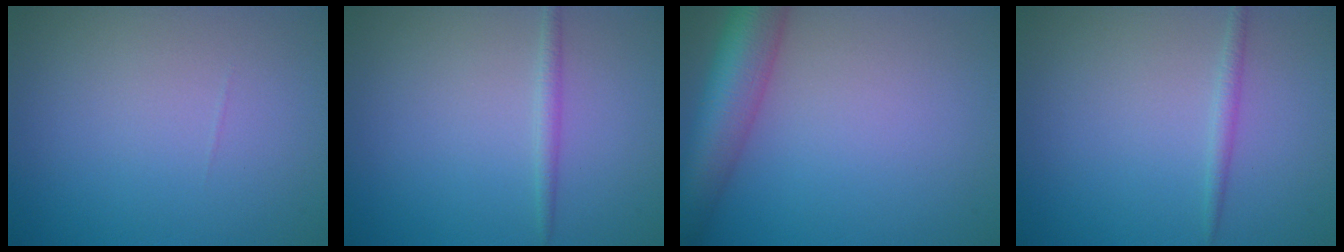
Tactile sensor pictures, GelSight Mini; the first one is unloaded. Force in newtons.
{"total": 1.2, "press": 1.2, "slide": 0.0}
{"total": 7.6, "press": 7.6, "slide": 0.4}
{"total": 1.1, "press": 1.1, "slide": 0.1}